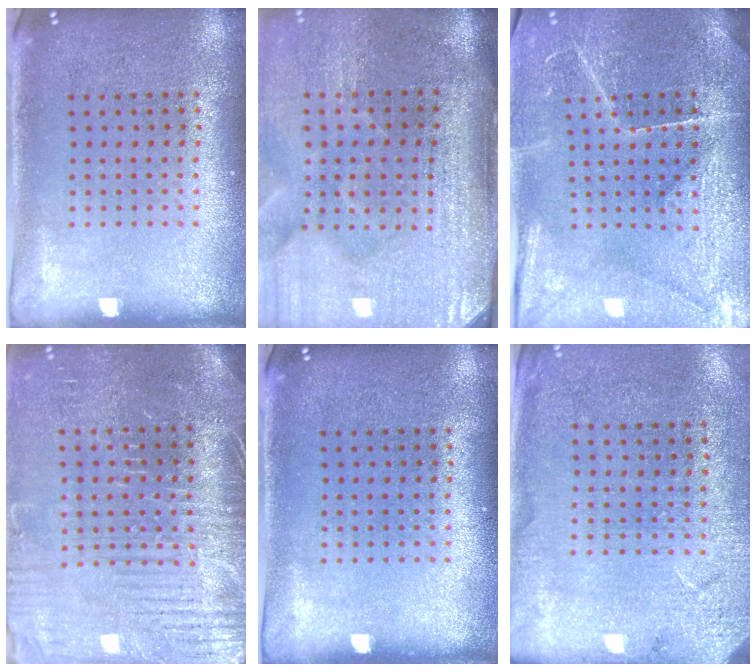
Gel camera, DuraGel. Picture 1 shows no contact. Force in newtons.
{"total": 4.9, "press": 4.1, "slide": 2.7}
{"total": 3.9, "press": 3.7, "slide": 1.3}
{"total": 4.0, "press": 3.8, "slide": 1.3}
{"total": 0.0}
{"total": 2.6, "press": 2.5, "slide": 0.5}